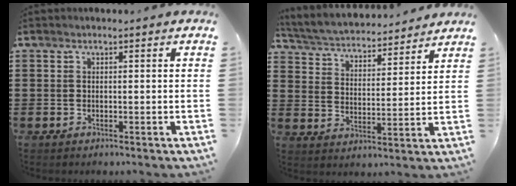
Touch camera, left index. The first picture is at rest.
{"total": 3.9, "force": [3.8, 0.4, 0.5], "torque": [-0.032, -0.031, 0.060]}